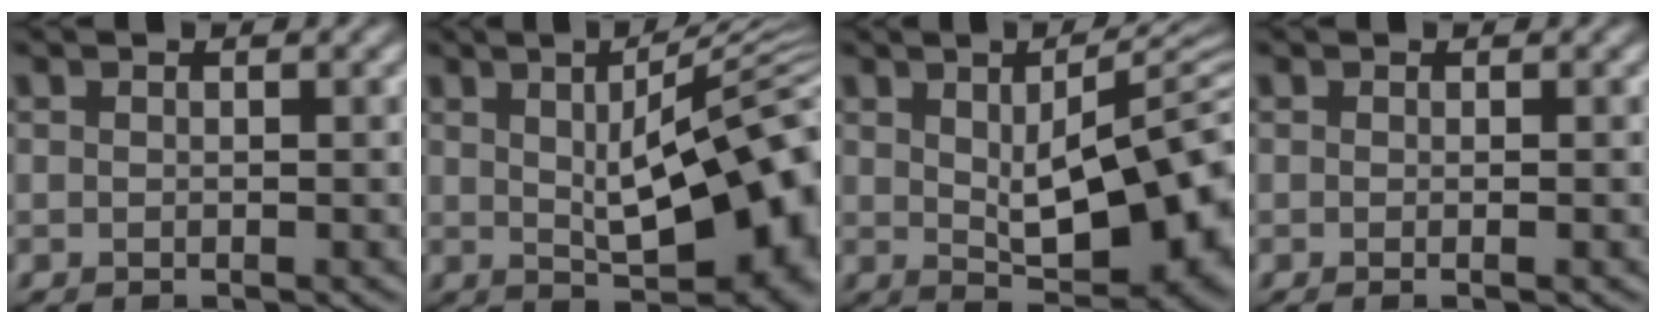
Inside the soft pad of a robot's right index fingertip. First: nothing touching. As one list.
[{"total": 14.7, "force": [1.1, 6.0, 13.3], "torque": [-0.146, 0.000, 0.021]}, {"total": 13.3, "force": [0.2, 5.7, 12.0], "torque": [-0.131, -0.006, 0.013]}, {"total": 1.1, "force": [-0.2, 0.4, 1.1], "torque": [-0.011, -0.004, -0.006]}]